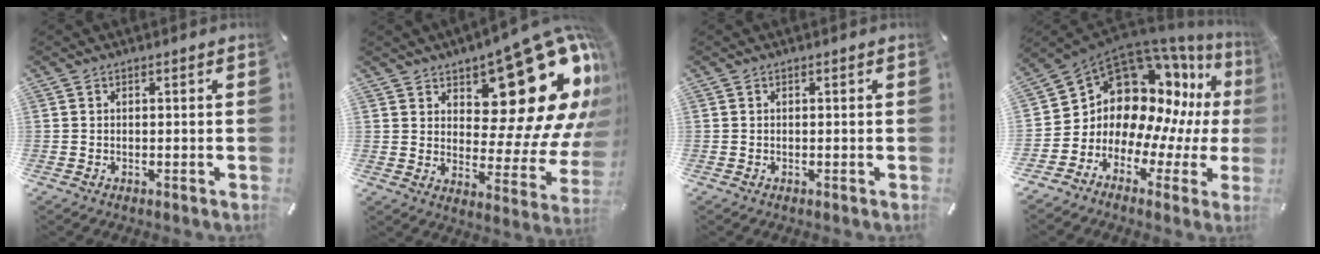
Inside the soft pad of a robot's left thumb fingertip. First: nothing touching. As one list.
[{"total": 22.6, "force": [11.9, 11.1, 15.7], "torque": [-0.171, -0.108, 0.193]}, {"total": 0.0}, {"total": 15.6, "force": [6.1, 11.9, 7.9], "torque": [-0.152, -0.086, 0.120]}]